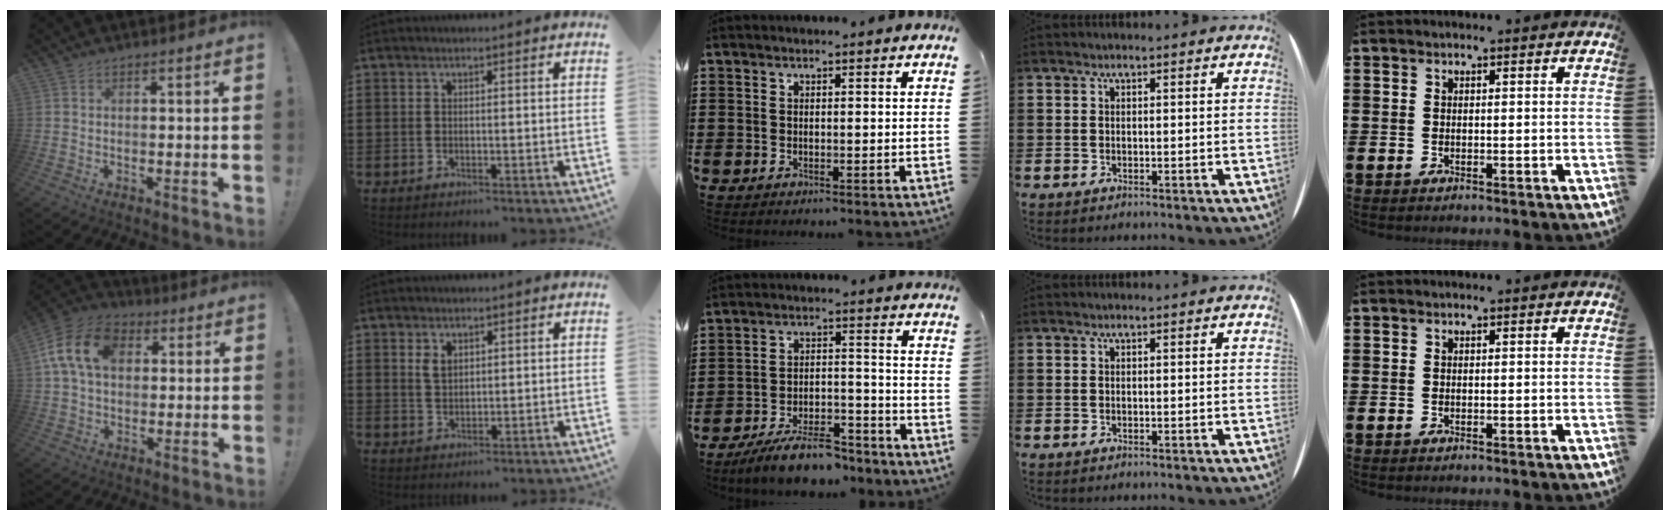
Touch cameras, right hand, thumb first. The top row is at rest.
{"thumb": {"total": 15.7, "force": [4.4, 11.2, 10.1], "torque": [-0.181, 0.005, 0.086]}, "index": {"total": 2.1, "force": [1.1, 1.2, 1.4], "torque": [-0.030, 0.004, 0.020]}, "middle": {"total": 8.8, "force": [-7.7, 2.1, 3.9], "torque": [-0.061, 0.021, -0.141]}}